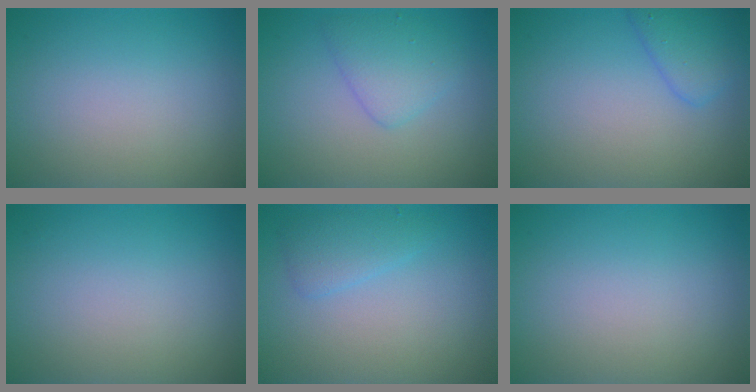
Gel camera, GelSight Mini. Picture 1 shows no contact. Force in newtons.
{"total": 2.6, "press": 2.6, "slide": 0.2}
{"total": 1.8, "press": 1.8, "slide": 0.1}
{"total": 0.0}
{"total": 1.9, "press": 1.9, "slide": 0.2}
{"total": 0.0}